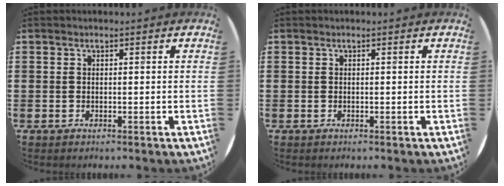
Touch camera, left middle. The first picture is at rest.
{"total": 0.0}